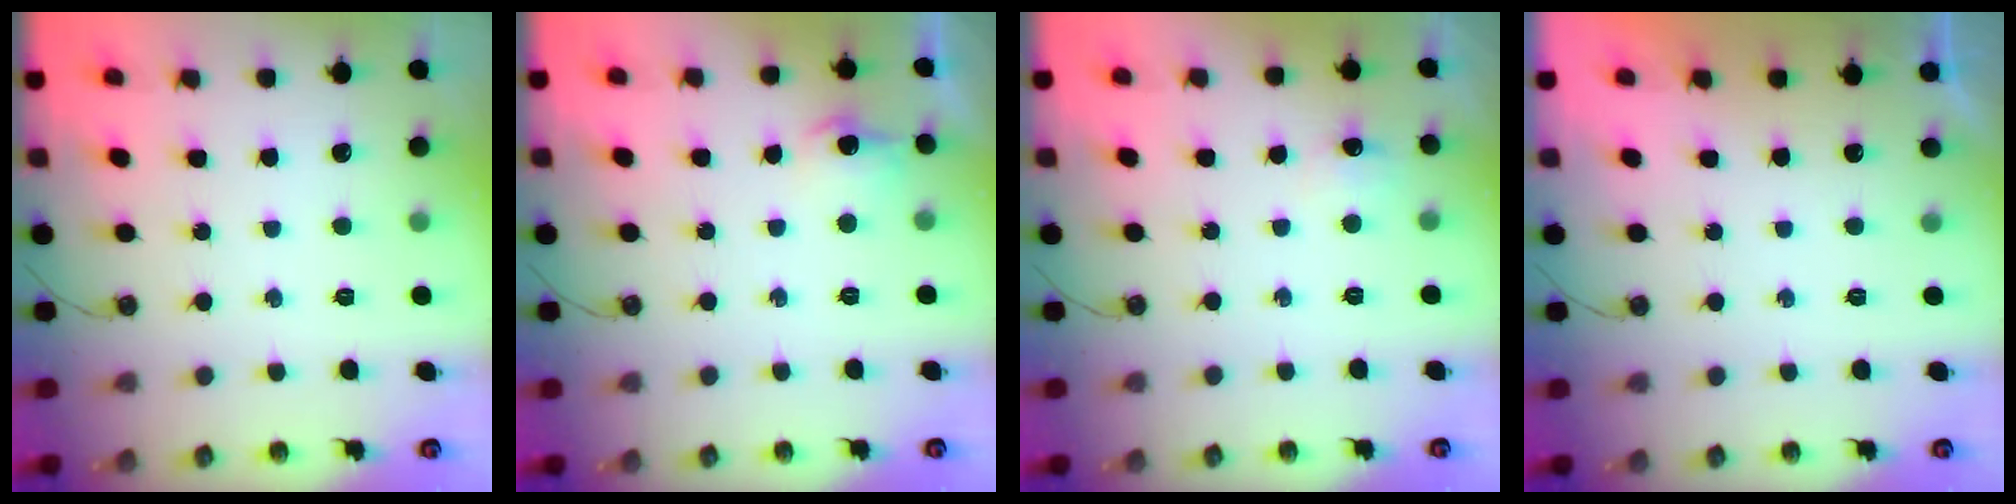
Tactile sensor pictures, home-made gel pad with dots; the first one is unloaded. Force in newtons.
{"total": 7.4, "press": 7.4, "slide": 0.7}
{"total": 6.6, "press": 6.6, "slide": 0.9}
{"total": 0.0}